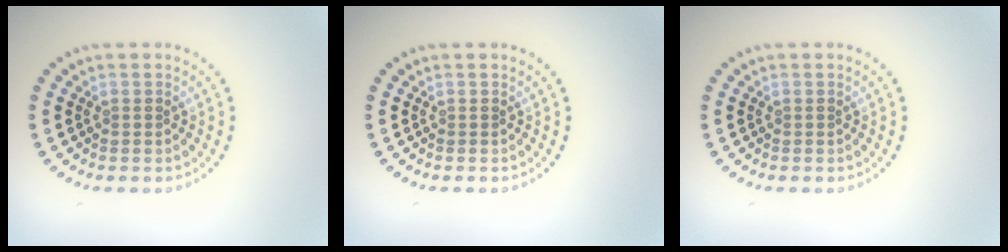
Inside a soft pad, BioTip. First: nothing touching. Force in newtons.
{"total": 0.0}
{"total": 0.0}